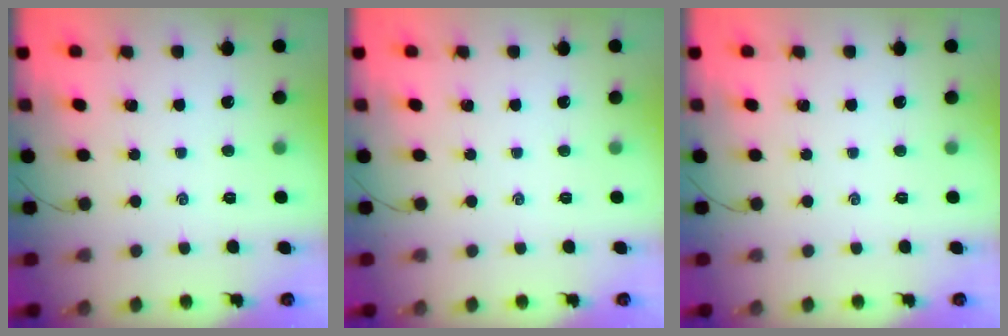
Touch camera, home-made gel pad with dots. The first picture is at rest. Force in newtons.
{"total": 0.0}
{"total": 0.0}